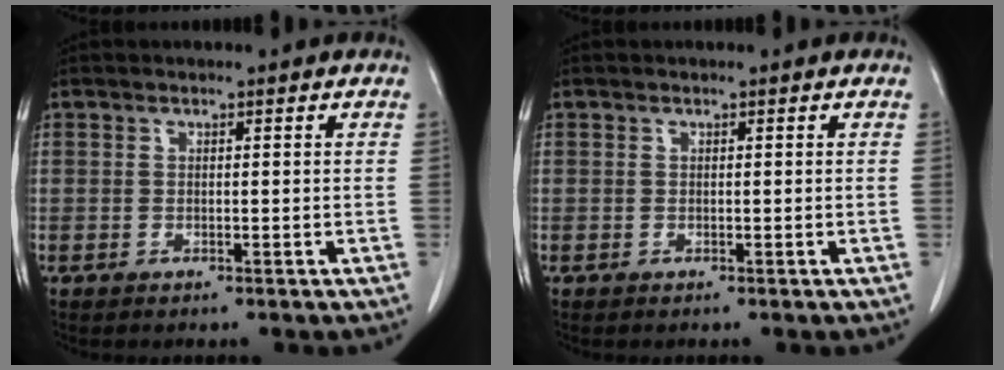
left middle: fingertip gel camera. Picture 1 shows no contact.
{"total": 0.0}